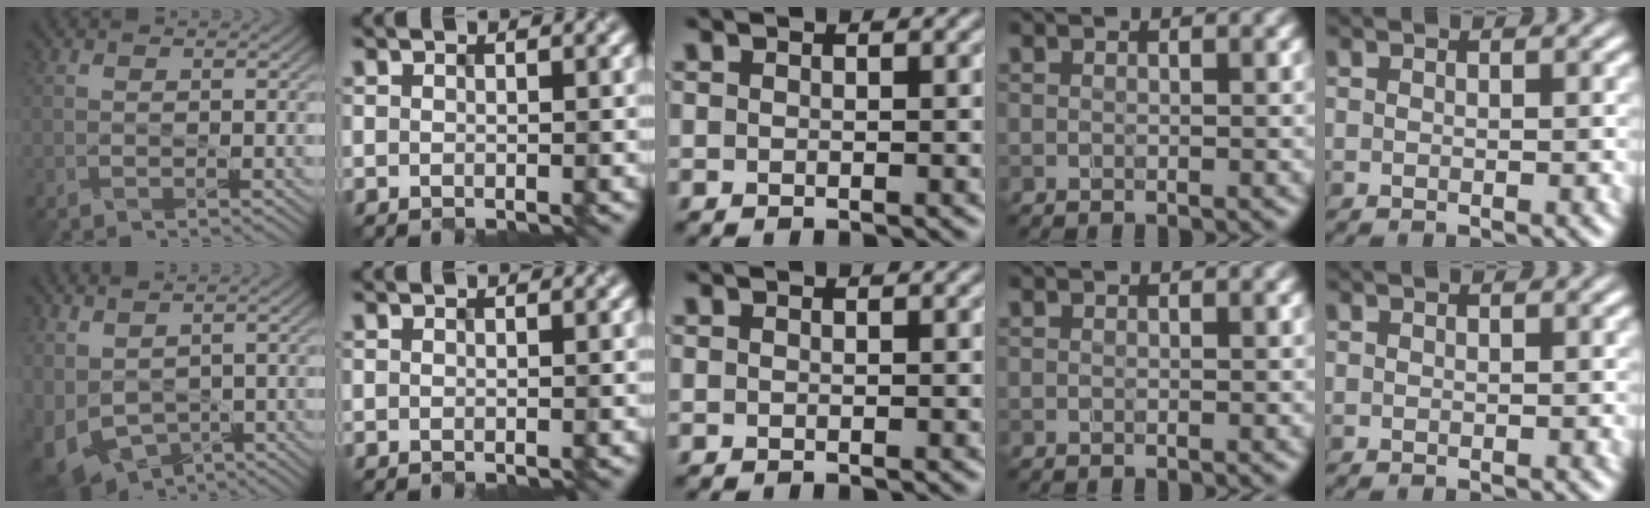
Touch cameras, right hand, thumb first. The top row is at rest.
{"thumb": {"total": 9.2, "force": [-1.3, 5.9, 7.0], "torque": [-0.184, -0.033, -0.006]}}